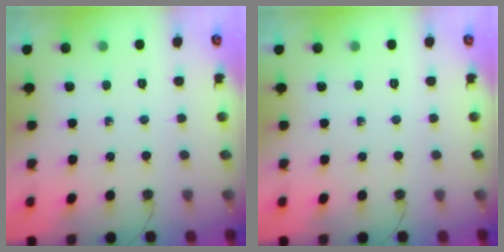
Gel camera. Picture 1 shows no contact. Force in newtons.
{"total": 0.0}